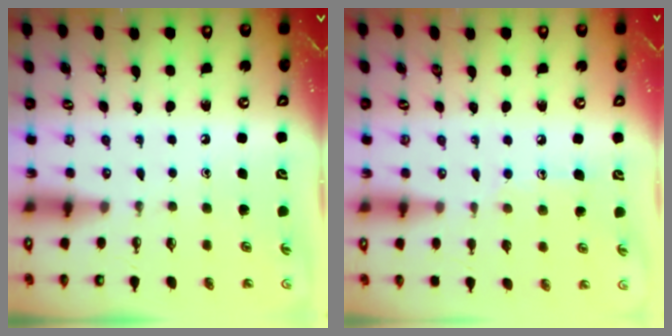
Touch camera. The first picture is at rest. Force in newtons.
{"total": 7.0, "press": 7.0, "slide": 0.4}